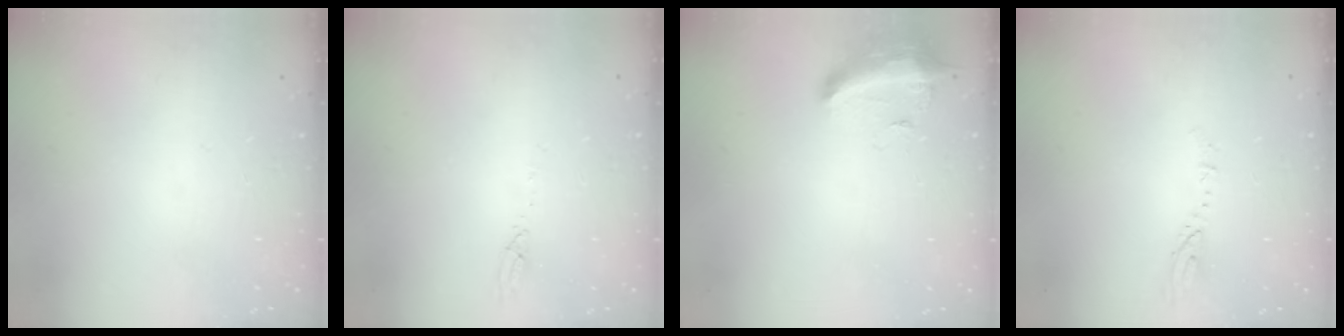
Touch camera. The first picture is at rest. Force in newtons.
{"total": 2.7, "press": 2.7, "slide": 0.2}
{"total": 10.4, "press": 9.8, "slide": 3.5}
{"total": 3.1, "press": 3.1, "slide": 0.3}